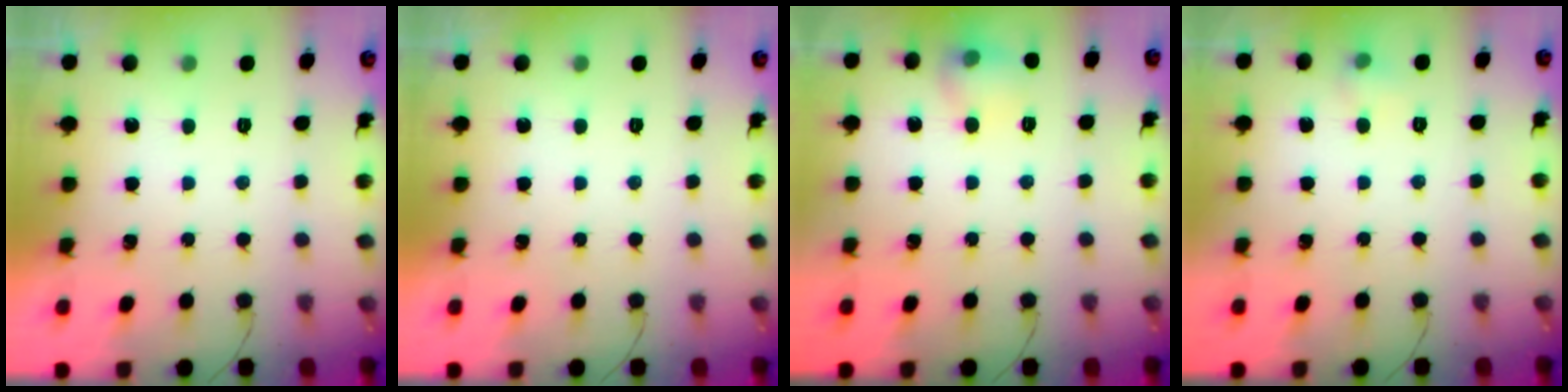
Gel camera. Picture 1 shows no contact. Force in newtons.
{"total": 0.0}
{"total": 7.9, "press": 7.8, "slide": 1.0}
{"total": 4.9, "press": 4.7, "slide": 1.5}